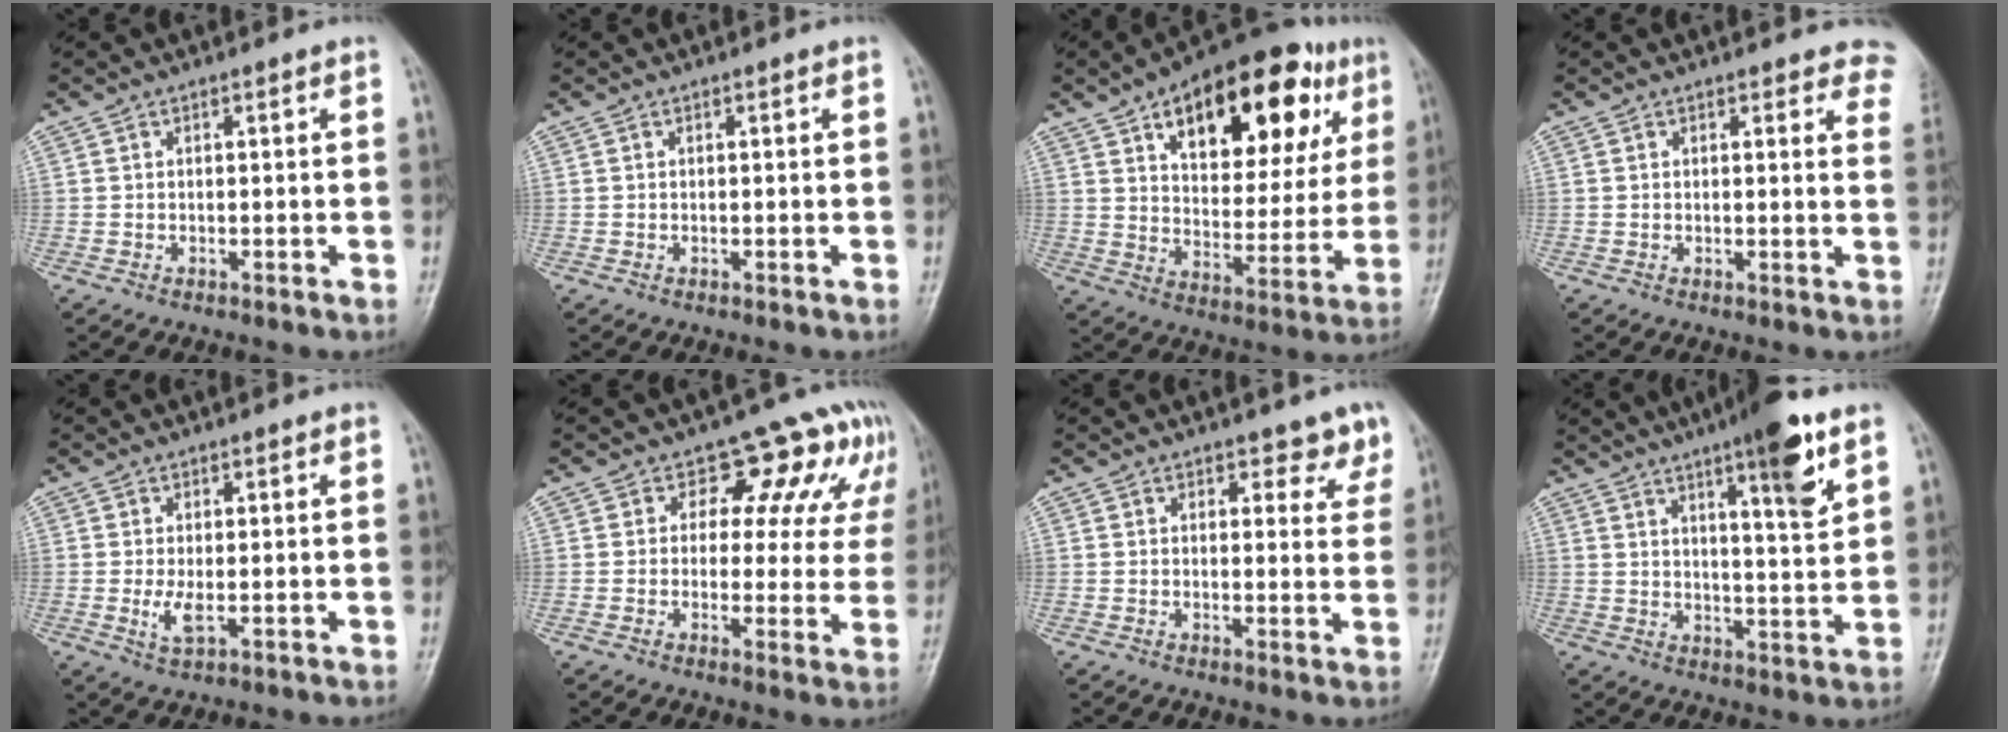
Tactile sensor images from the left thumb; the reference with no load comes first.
{"total": 0.0}
{"total": 25.0, "force": [11.8, 12.5, 18.1], "torque": [-0.214, -0.010, 0.174]}
{"total": 6.4, "force": [5.6, 2.4, 1.9], "torque": [0.023, -0.020, 0.037]}
{"total": 3.0, "force": [-0.3, 1.2, 2.7], "torque": [-0.060, -0.009, -0.002]}
{"total": 10.5, "force": [5.7, 7.0, 5.2], "torque": [-0.011, -0.019, 0.050]}
{"total": 4.3, "force": [3.3, 2.4, 1.3], "torque": [0.019, -0.022, 0.031]}
{"total": 11.4, "force": [6.5, 2.0, 9.2], "torque": [-0.124, -0.035, 0.092]}